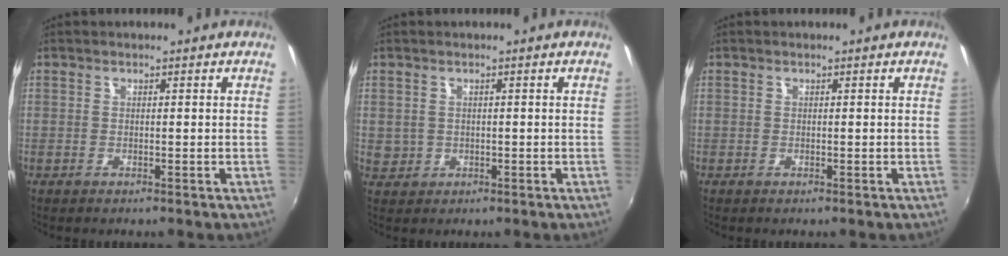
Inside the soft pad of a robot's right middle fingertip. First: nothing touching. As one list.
[{"total": 3.1, "force": [0.1, 3.0, 0.9], "torque": [-0.015, 0.001, 0.007]}, {"total": 0.0}]